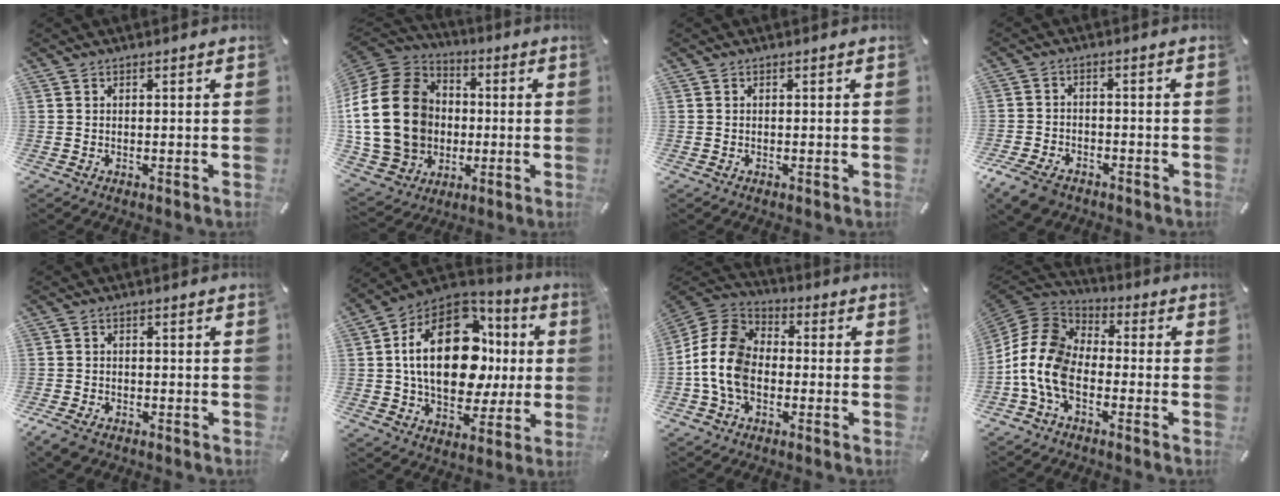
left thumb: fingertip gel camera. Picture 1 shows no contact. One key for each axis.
{"total": 25.0, "fx": -0.7, "fy": 20.4, "fz": 14.5, "tx": -0.311, "ty": 0.012, "tz": 0.001}
{"total": 0.0}
{"total": 6.5, "fx": -4.4, "fy": 3.9, "fz": 2.8, "tx": -0.072, "ty": 0.014, "tz": -0.086}
{"total": 3.6, "fx": -2.4, "fy": 2.1, "fz": 1.5, "tx": -0.046, "ty": 0.006, "tz": -0.051}
{"total": 25.4, "fx": 3.4, "fy": 15.7, "fz": 19.7, "tx": -0.348, "ty": -0.010, "tz": 0.058}
{"total": 13.1, "fx": -3.0, "fy": 9.9, "fz": 8.1, "tx": -0.182, "ty": 0.025, "tz": -0.053}
{"total": 13.6, "fx": -5.5, "fy": 8.8, "fz": 8.8, "tx": -0.201, "ty": 0.020, "tz": -0.109}